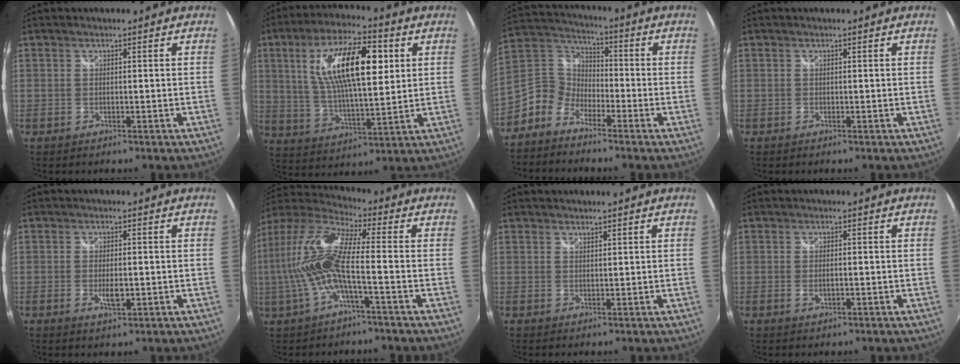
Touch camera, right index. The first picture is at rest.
{"total": 17.9, "force": [5.2, 6.3, 15.9], "torque": [-0.286, 0.017, 0.094]}
{"total": 8.7, "force": [-5.1, 6.4, 3.0], "torque": [-0.075, 0.028, -0.125]}
{"total": 0.0}
{"total": 3.3, "force": [-0.7, 1.3, 2.9], "torque": [-0.053, -0.007, -0.010]}
{"total": 14.7, "force": [-1.4, 2.5, 14.4], "torque": [-0.280, 0.000, -0.029]}
{"total": 0.8, "force": [0.8, 0.2, 0.1], "torque": [-0.001, 0.000, 0.014]}
{"total": 1.9, "force": [-0.4, 0.9, 1.6], "torque": [-0.030, -0.003, -0.007]}